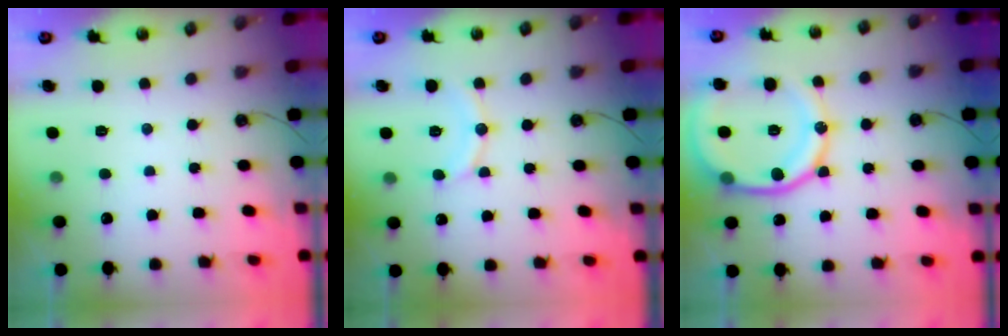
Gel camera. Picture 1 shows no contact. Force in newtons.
{"total": 9.7, "press": 9.7, "slide": 0.8}
{"total": 18.5, "press": 18.4, "slide": 1.9}